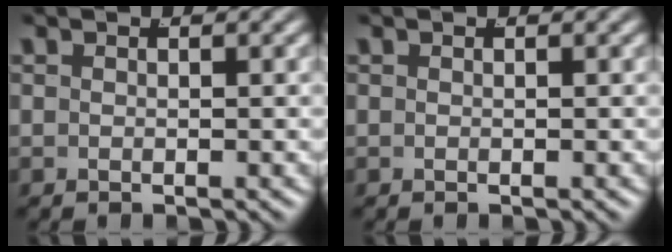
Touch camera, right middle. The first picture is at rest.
{"total": 0.0}